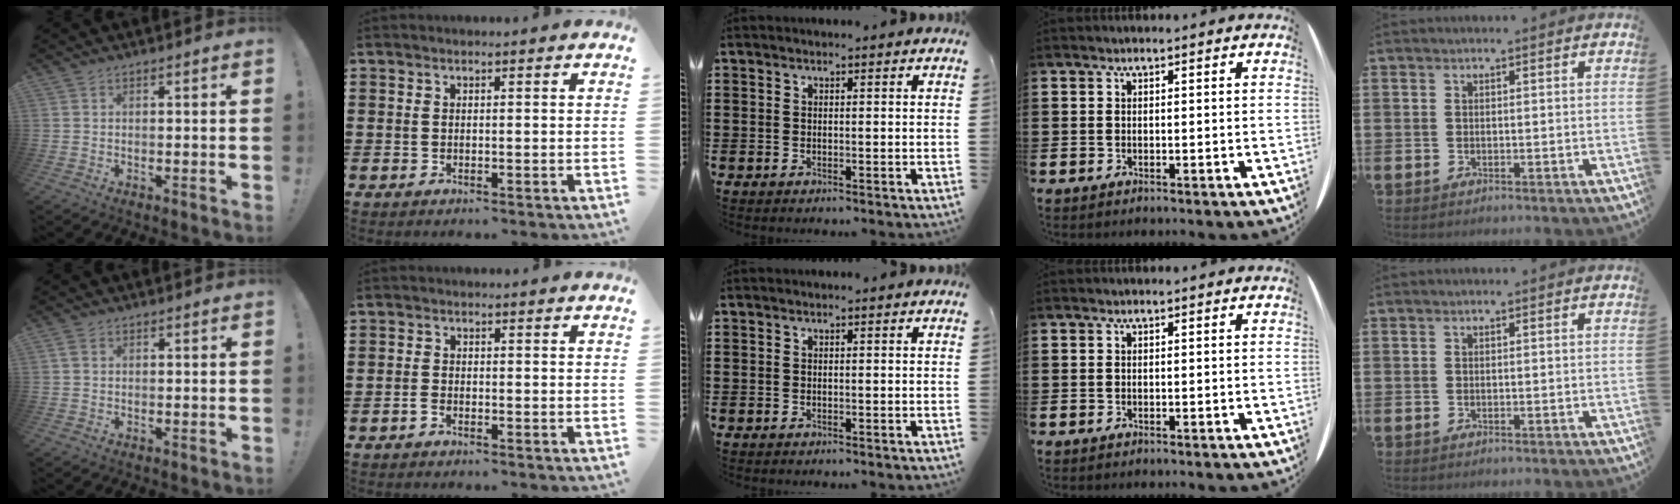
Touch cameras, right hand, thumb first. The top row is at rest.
{"thumb": {"total": 1.7, "force": [0.6, 1.2, 1.0], "torque": [-0.012, 0.002, 0.010]}, "index": {"total": 1.2, "force": [-0.8, 0.5, 0.6], "torque": [-0.014, -0.003, -0.015]}}